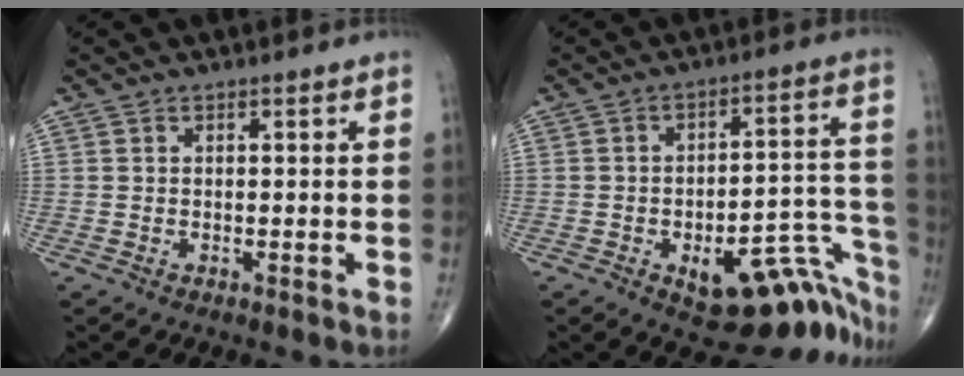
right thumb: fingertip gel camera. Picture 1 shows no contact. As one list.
[{"total": 19.0, "force": [-11.1, 8.2, 13.1], "torque": [-0.053, 0.116, -0.137]}]